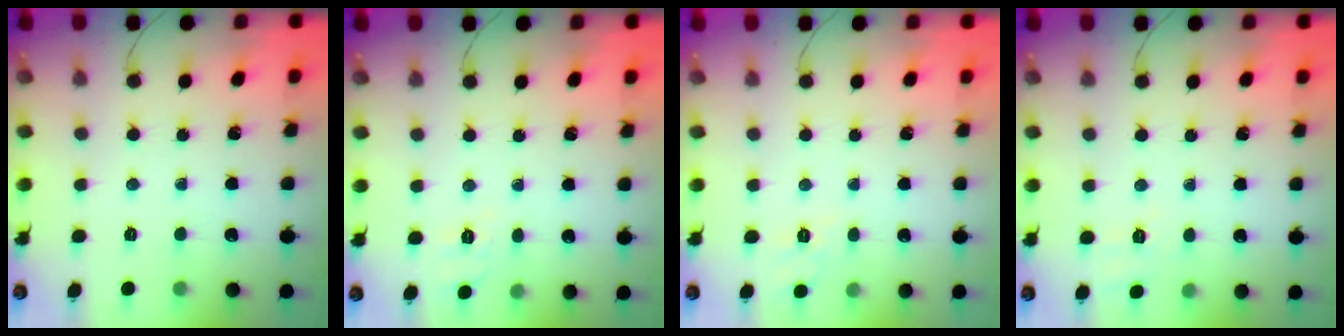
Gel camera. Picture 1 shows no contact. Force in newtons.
{"total": 1.9, "press": 0.4, "slide": 1.9}
{"total": 9.1, "press": 8.8, "slide": 2.0}
{"total": 2.7, "press": 1.6, "slide": 2.1}